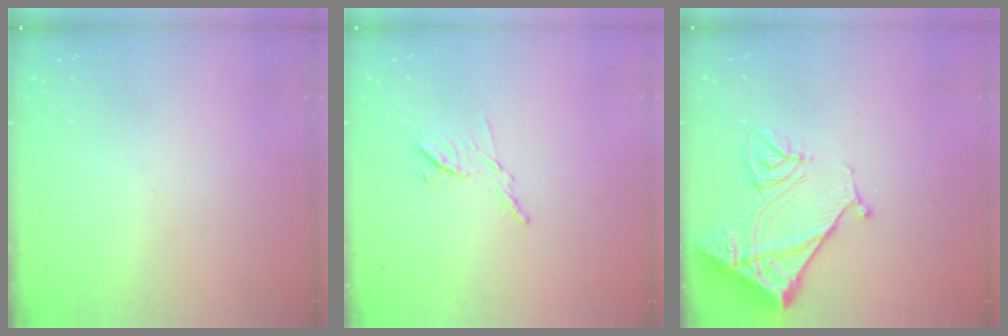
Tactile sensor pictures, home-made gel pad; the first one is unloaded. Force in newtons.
{"total": 7.6, "press": 7.5, "slide": 1.1}
{"total": 14.3, "press": 14.2, "slide": 1.8}